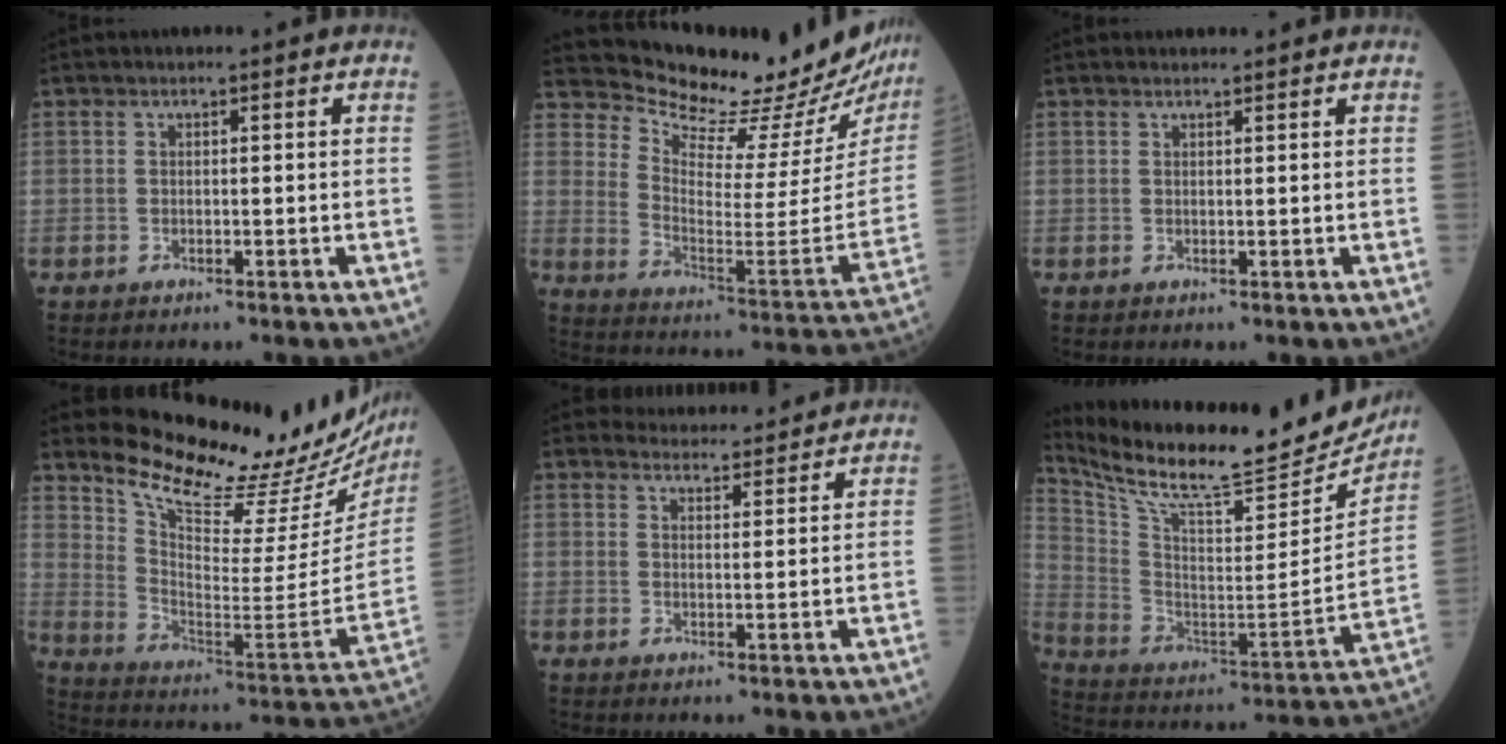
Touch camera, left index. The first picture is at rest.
{"total": 23.0, "force": [22.0, 3.2, 5.9], "torque": [-0.107, -0.116, 0.289]}
{"total": 1.8, "force": [1.8, 0.0, 0.2], "torque": [-0.008, 0.010, 0.028]}
{"total": 25.3, "force": [22.5, 3.5, 11.1], "torque": [-0.179, -0.105, 0.311]}
{"total": 6.6, "force": [6.5, 1.1, 0.2], "torque": [-0.002, 0.008, 0.081]}
{"total": 26.7, "force": [23.9, 4.7, 11.0], "torque": [-0.204, -0.065, 0.353]}